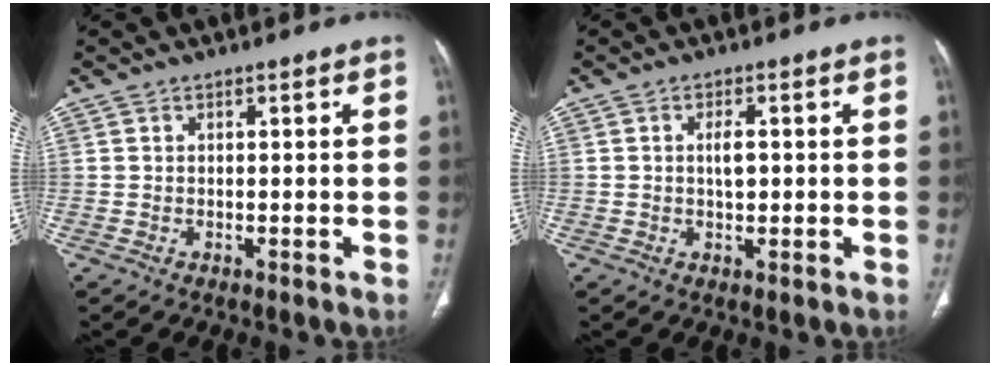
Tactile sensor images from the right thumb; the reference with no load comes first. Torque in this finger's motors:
{"motor_torque": [2.11, 2.89, 1.23, -0.45, 0.58]}